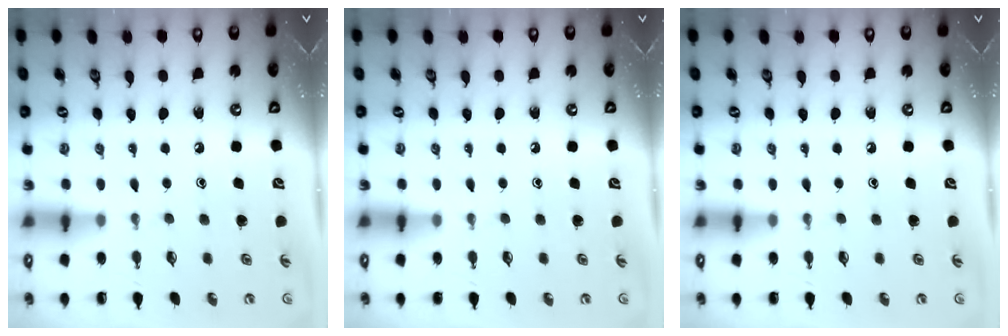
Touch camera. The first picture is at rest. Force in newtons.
{"total": 0.0}
{"total": 0.0}